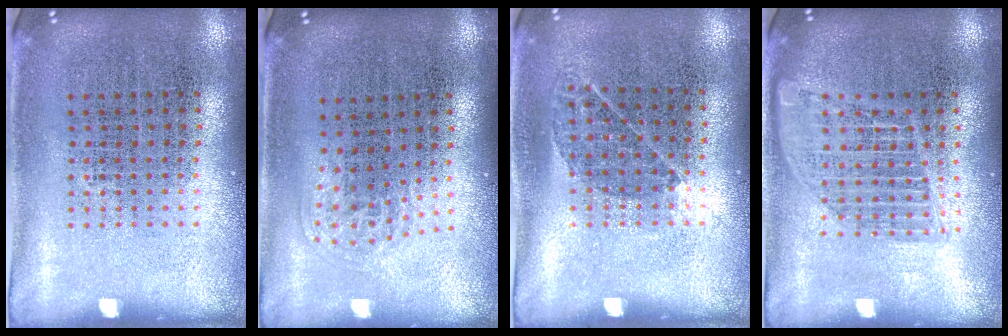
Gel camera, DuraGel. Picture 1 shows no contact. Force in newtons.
{"total": 1.0, "press": 0.7, "slide": 0.7}
{"total": 0.8, "press": 0.7, "slide": 0.4}
{"total": 1.5, "press": 1.4, "slide": 0.7}